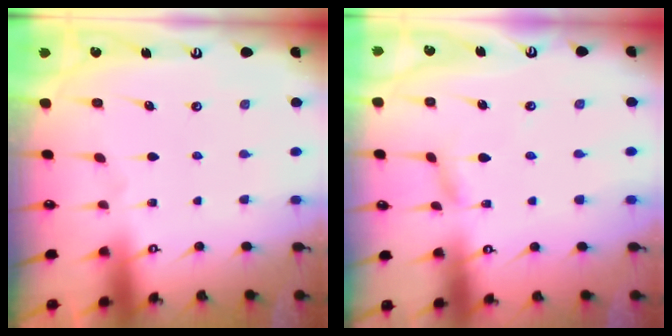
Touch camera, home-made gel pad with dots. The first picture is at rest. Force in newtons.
{"total": 1.7, "press": 1.7, "slide": 0.2}